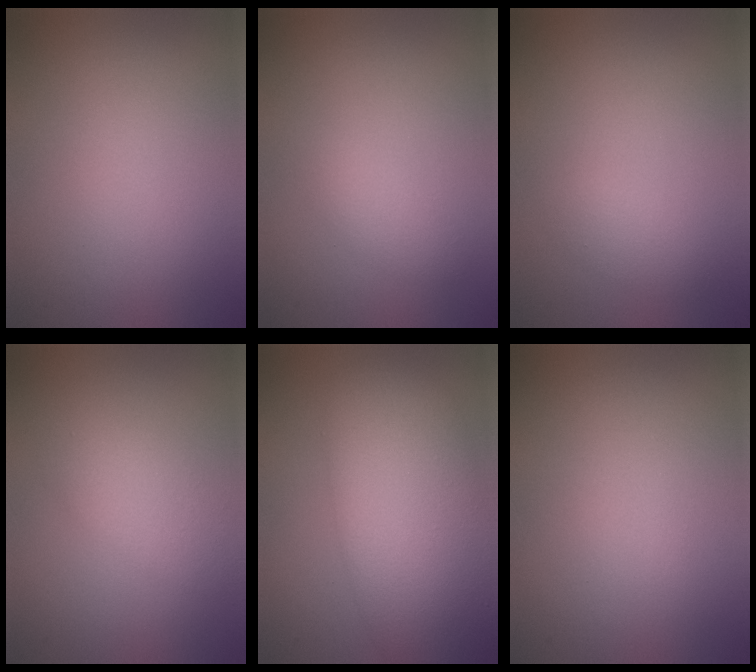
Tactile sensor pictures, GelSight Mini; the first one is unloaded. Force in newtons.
{"total": 1.4, "press": 1.4, "slide": 0.1}
{"total": 2.3, "press": 2.3, "slide": 0.2}
{"total": 3.0, "press": 3.0, "slide": 0.1}
{"total": 11.2, "press": 11.2, "slide": 0.6}
{"total": 0.0}